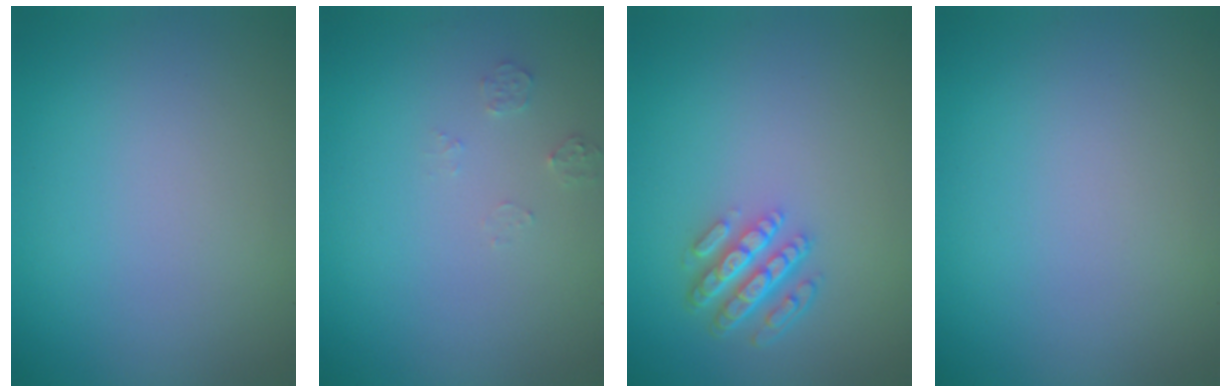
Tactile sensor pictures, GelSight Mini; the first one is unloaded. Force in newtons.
{"total": 1.1, "press": 1.1, "slide": 0.1}
{"total": 4.3, "press": 3.2, "slide": 3.0}
{"total": 0.0}